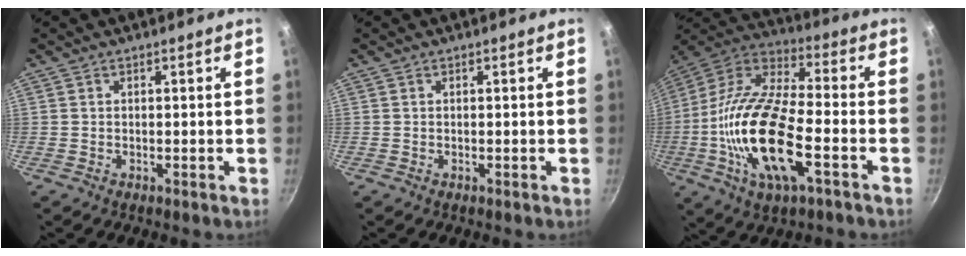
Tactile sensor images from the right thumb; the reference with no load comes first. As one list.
[{"total": 0.0}, {"total": 23.0, "force": [-5.9, 9.0, 20.3], "torque": [-0.421, 0.022, -0.101]}]